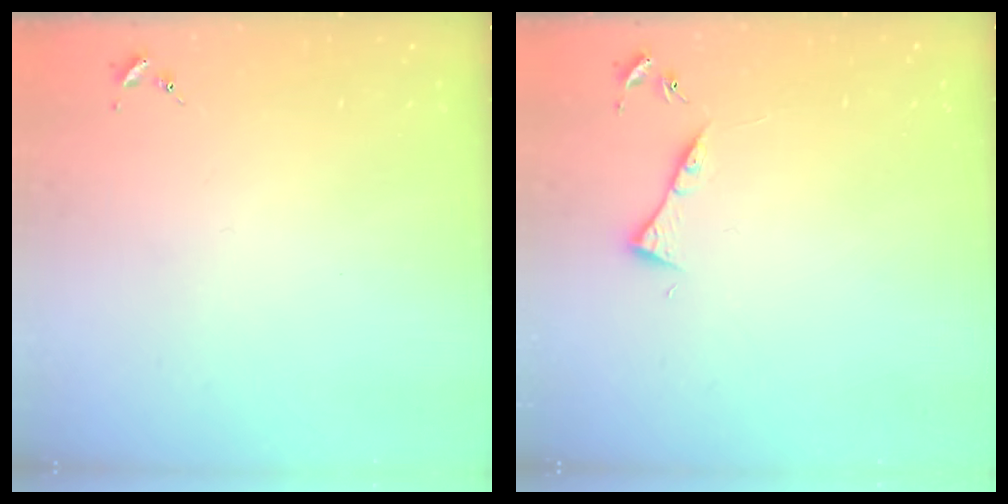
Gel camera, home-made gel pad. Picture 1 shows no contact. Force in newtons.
{"total": 4.2, "press": 4.1, "slide": 0.5}